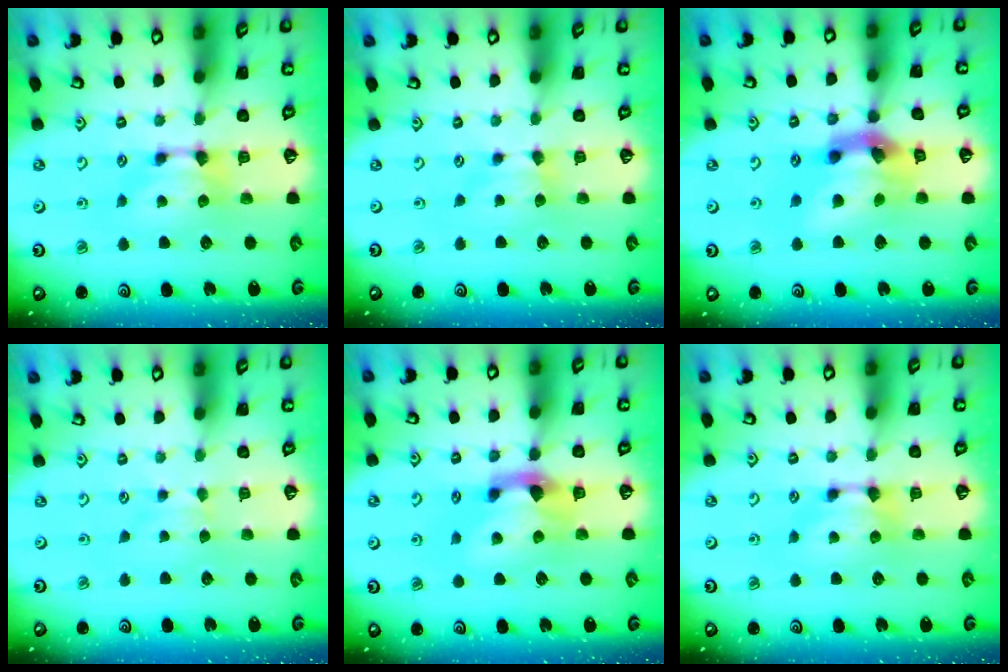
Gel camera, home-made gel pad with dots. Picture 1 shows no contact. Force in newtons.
{"total": 1.5, "press": 1.5, "slide": 0.2}
{"total": 7.7, "press": 7.3, "slide": 2.4}
{"total": 2.4, "press": 2.3, "slide": 0.4}
{"total": 2.9, "press": 2.6, "slide": 1.5}
{"total": 0.0}